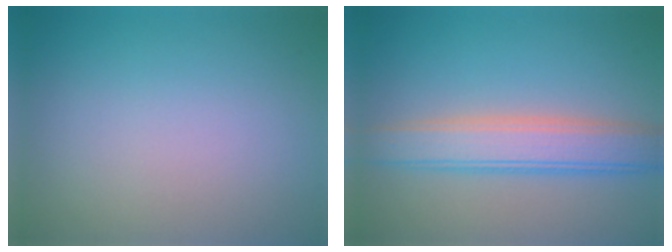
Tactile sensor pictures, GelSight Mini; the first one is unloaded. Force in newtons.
{"total": 5.0, "press": 5.0, "slide": 0.5}